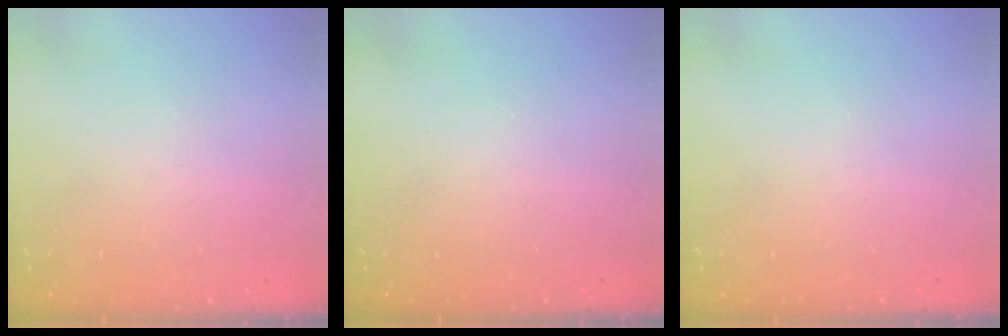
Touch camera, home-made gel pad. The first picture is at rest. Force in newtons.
{"total": 0.0}
{"total": 0.0}